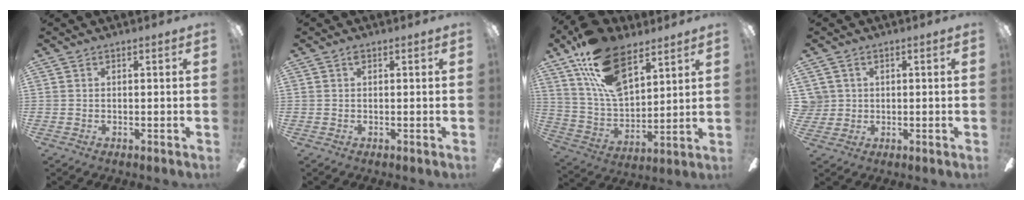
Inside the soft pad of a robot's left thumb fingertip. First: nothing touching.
{"total": 0.8, "force": [0.3, 0.5, 0.6], "torque": [-0.013, 0.003, 0.005]}
{"total": 19.1, "force": [11.5, 9.8, 11.7], "torque": [-0.229, -0.042, 0.212]}
{"total": 3.3, "force": [0.8, 3.2, 0.2], "torque": [-0.014, 0.009, 0.017]}